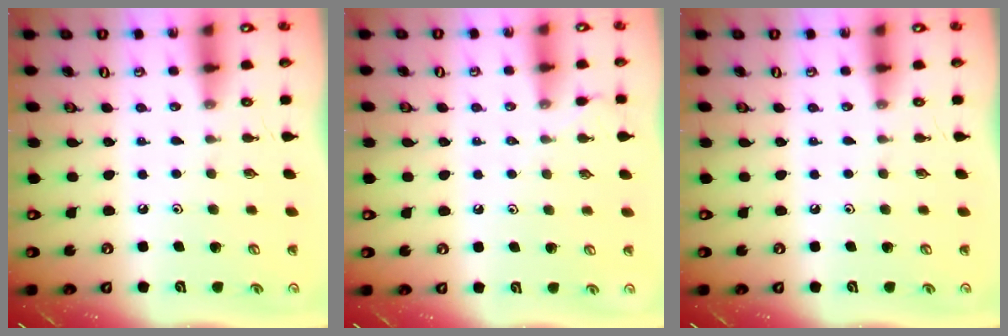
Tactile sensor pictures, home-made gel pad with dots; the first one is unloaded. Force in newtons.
{"total": 1.9, "press": 1.9, "slide": 0.4}
{"total": 0.0}